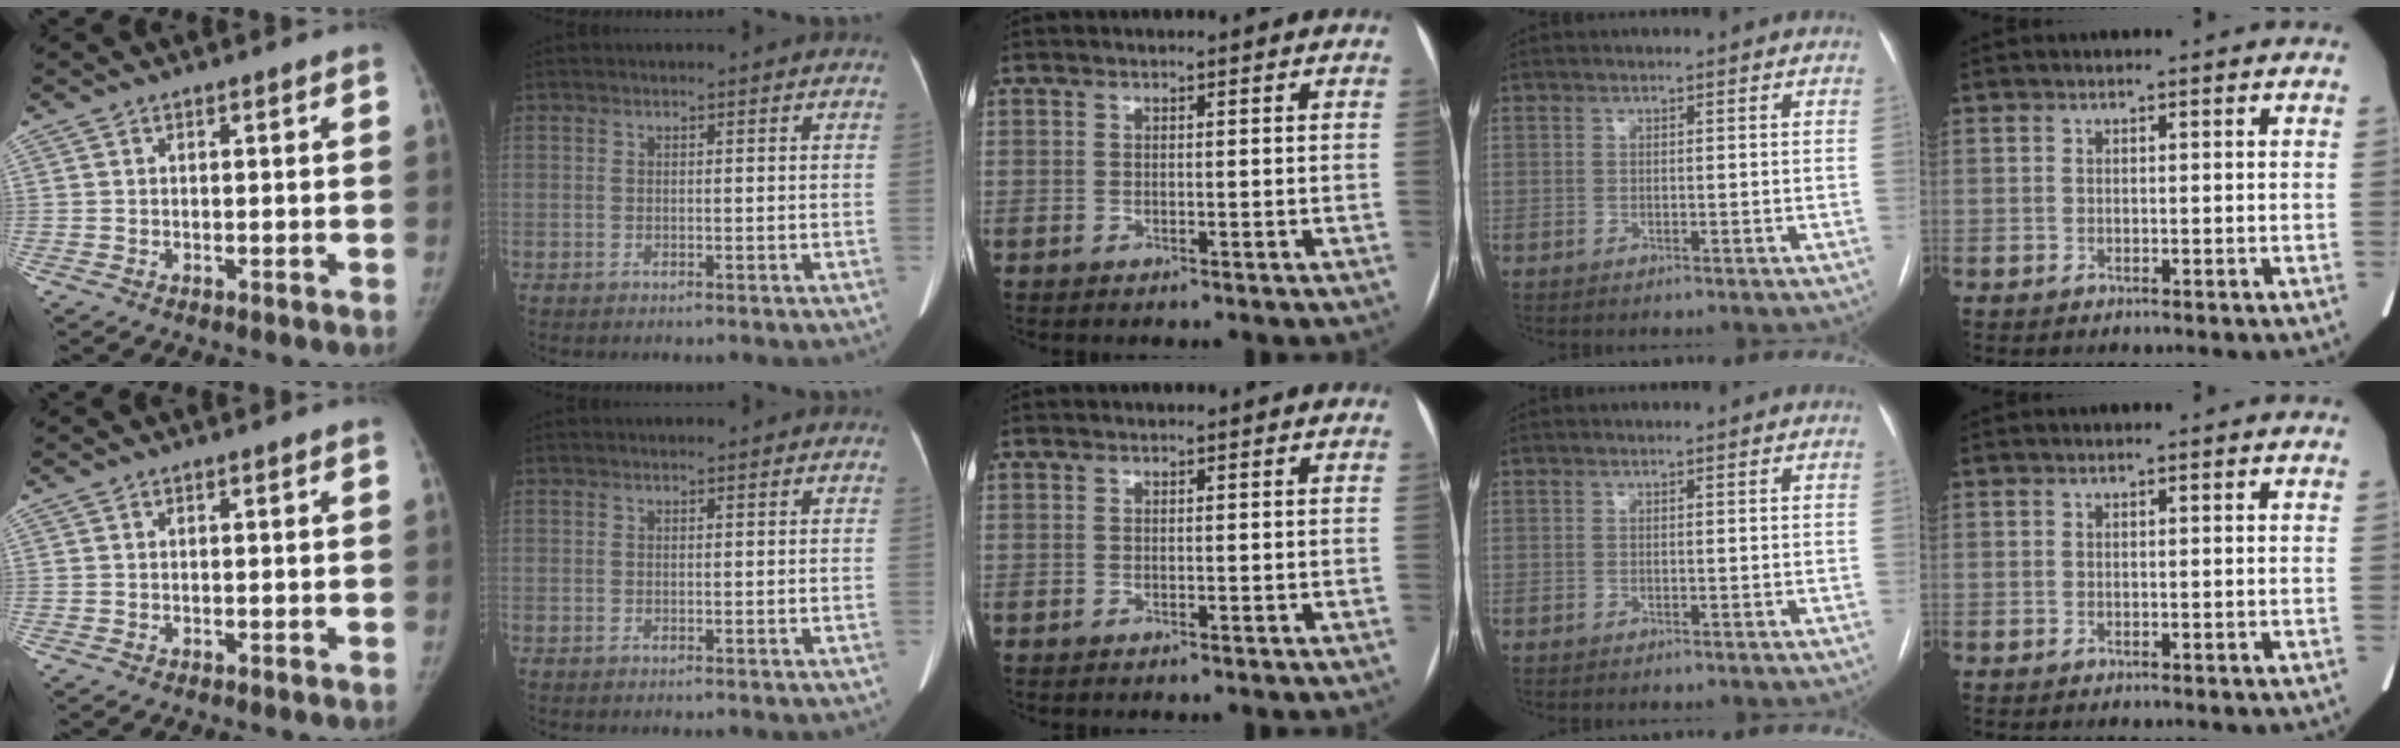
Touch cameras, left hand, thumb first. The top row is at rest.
{}